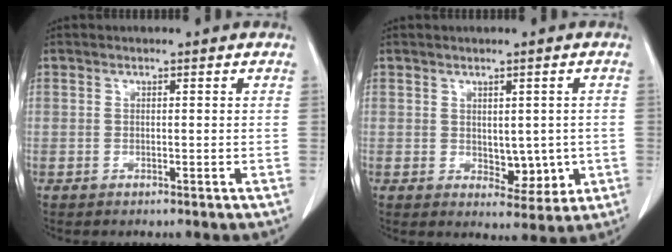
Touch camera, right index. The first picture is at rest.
{"total": 5.2, "force": [-0.4, 2.9, 4.2], "torque": [-0.045, -0.006, 0.008]}